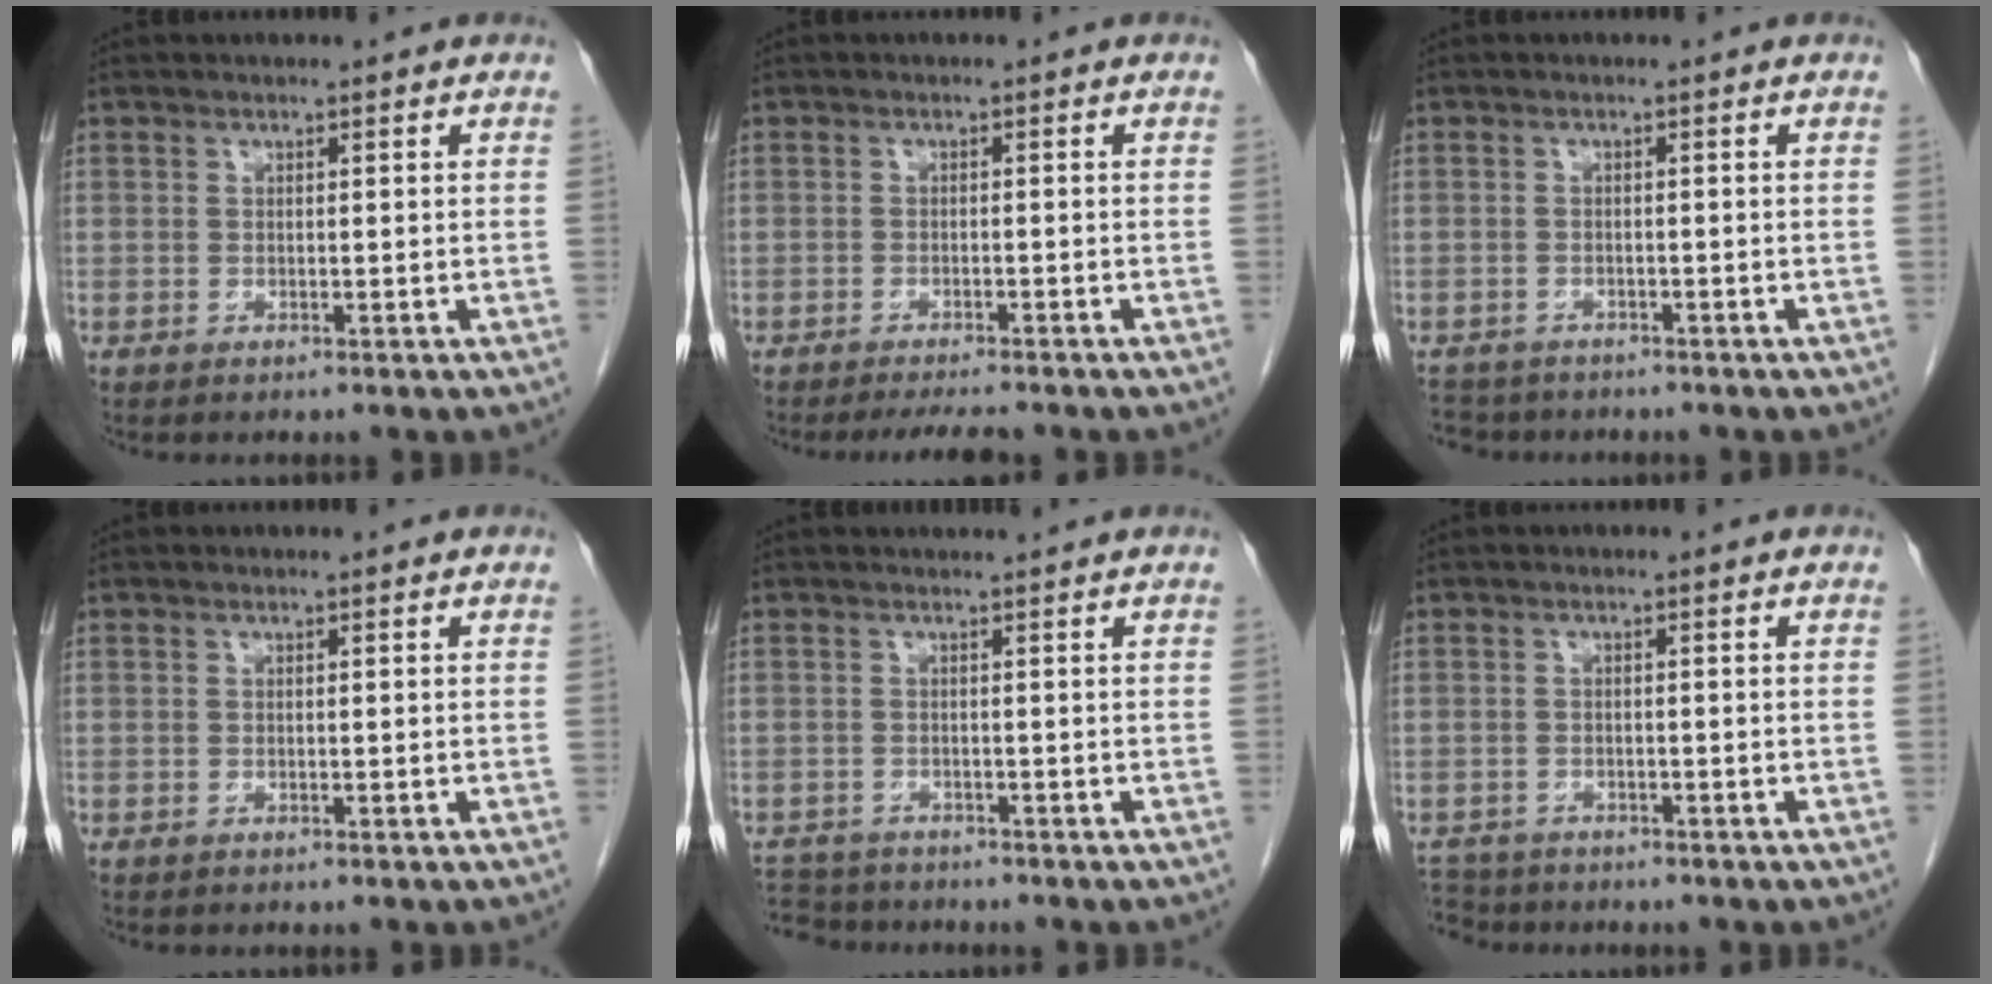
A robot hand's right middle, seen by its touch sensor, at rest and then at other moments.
{"total": 4.0, "force": [-3.6, 0.3, 1.7], "torque": [-0.024, -0.009, -0.055]}
{"total": 5.1, "force": [-4.6, 2.1, 0.7], "torque": [-0.009, -0.002, -0.066]}
{"total": 0.0}
{"total": 5.1, "force": [-3.8, 2.2, 2.6], "torque": [-0.047, 0.024, -0.053]}
{"total": 5.2, "force": [-4.7, 2.1, 0.2], "torque": [-0.006, -0.005, -0.077]}